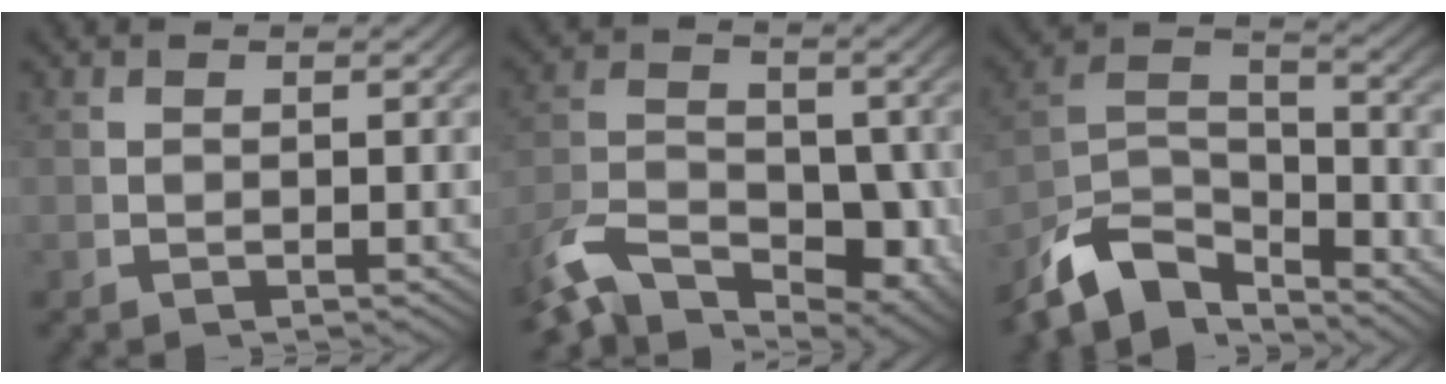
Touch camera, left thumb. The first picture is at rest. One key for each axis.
{"total": 9.0, "fx": -4.2, "fy": 5.5, "fz": 5.8, "tx": -0.095, "ty": -0.037, "tz": -0.064}
{"total": 9.8, "fx": -4.0, "fy": 6.3, "fz": 6.3, "tx": -0.141, "ty": -0.040, "tz": -0.056}